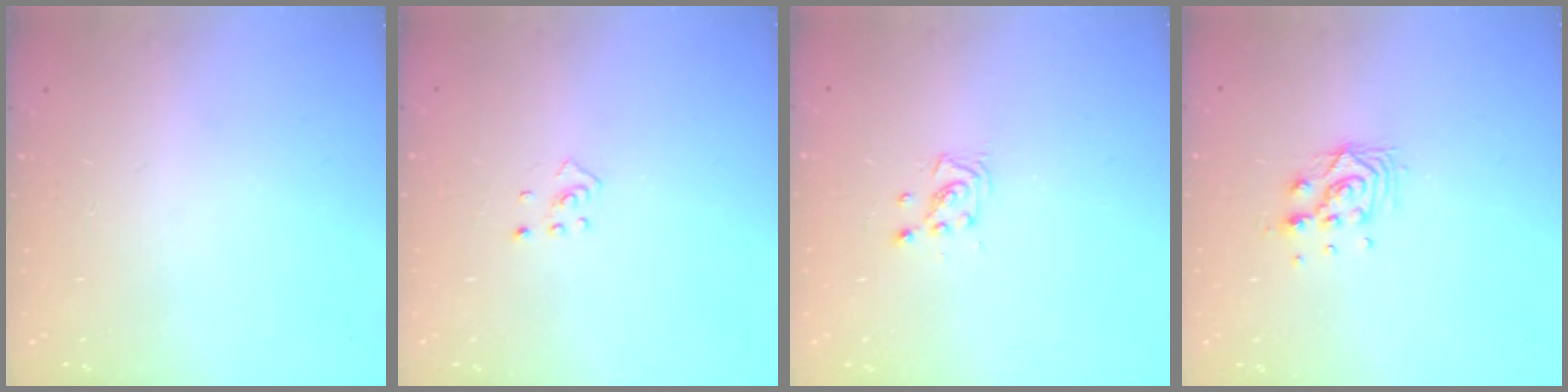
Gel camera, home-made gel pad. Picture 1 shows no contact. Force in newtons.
{"total": 2.0, "press": 1.9, "slide": 0.8}
{"total": 2.9, "press": 2.9, "slide": 0.3}
{"total": 8.6, "press": 8.6, "slide": 0.7}